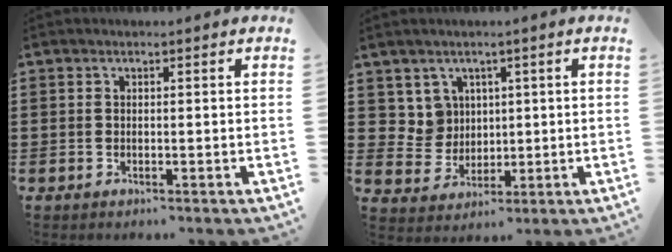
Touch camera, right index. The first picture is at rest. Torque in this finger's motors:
{"motor_torque": [0.05, 0.03, 0.00, 0.00]}